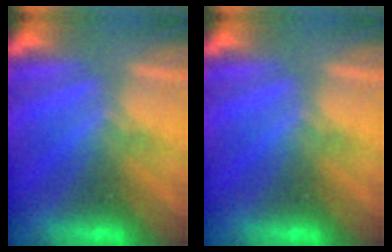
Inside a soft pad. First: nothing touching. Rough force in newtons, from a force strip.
{"total": 0.0}